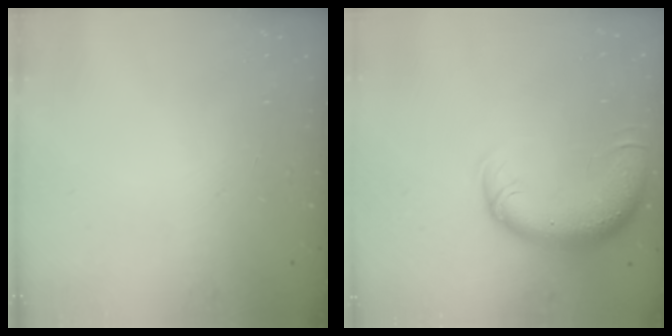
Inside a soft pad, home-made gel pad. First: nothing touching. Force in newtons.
{"total": 11.2, "press": 10.8, "slide": 2.9}